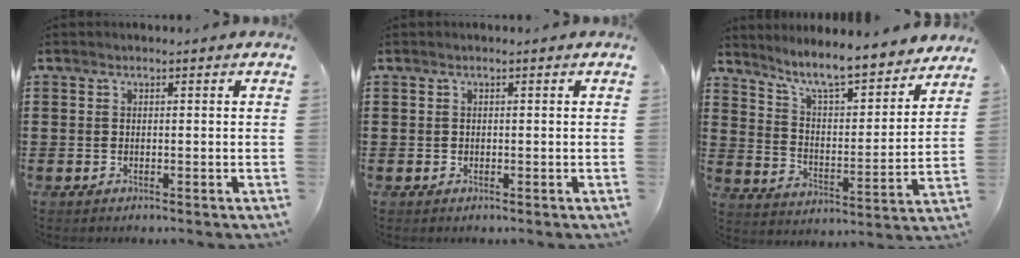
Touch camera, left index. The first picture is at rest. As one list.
[{"total": 0.0}, {"total": 7.8, "force": [7.1, 0.1, 3.3], "torque": [-0.092, -0.053, 0.120]}]